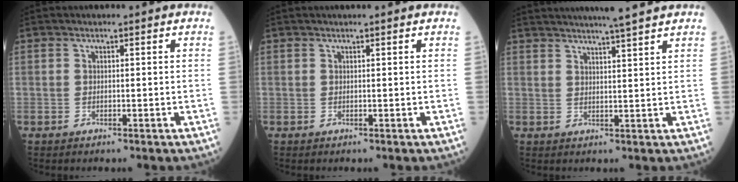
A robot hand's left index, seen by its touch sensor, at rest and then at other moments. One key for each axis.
{"total": 1.0, "fx": 0.8, "fy": 0.0, "fz": 0.6, "tx": -0.008, "ty": 0.010, "tz": 0.014}
{"total": 8.3, "fx": 7.4, "fy": -0.8, "fz": 3.8, "tx": -0.060, "ty": 0.008, "tz": 0.097}